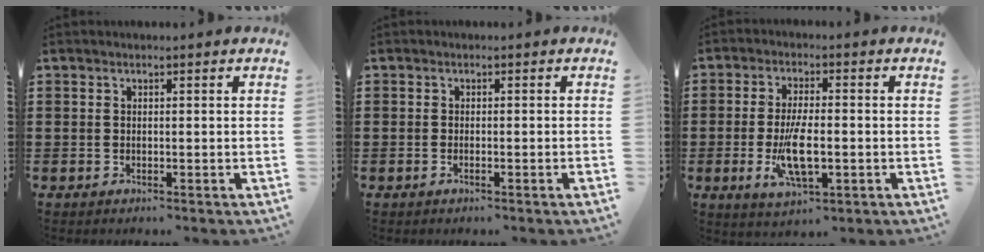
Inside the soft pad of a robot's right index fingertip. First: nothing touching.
{"total": 0.8, "force": [-0.5, -0.1, 0.6], "torque": [-0.011, -0.003, -0.010]}
{"total": 7.9, "force": [-1.6, 2.9, 7.2], "torque": [-0.154, -0.012, -0.031]}